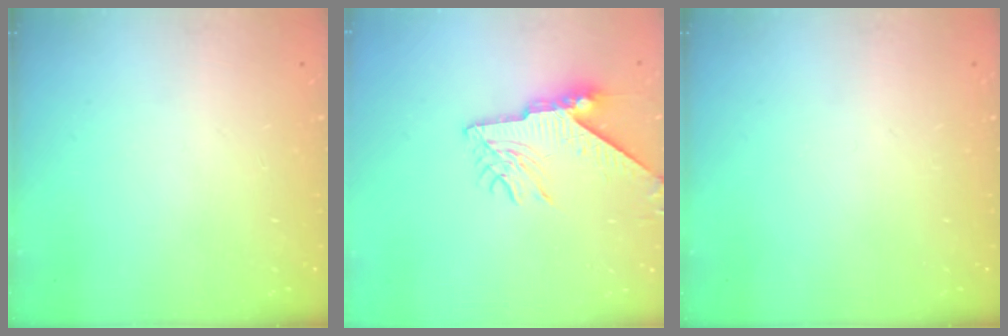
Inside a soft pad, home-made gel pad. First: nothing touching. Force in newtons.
{"total": 9.2, "press": 9.1, "slide": 0.9}
{"total": 0.0}